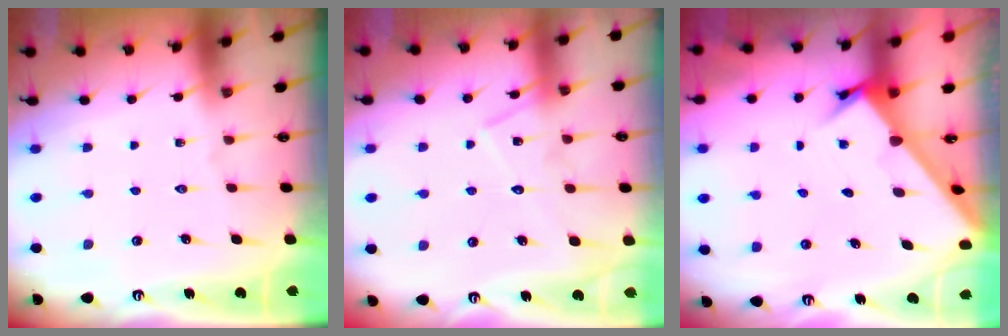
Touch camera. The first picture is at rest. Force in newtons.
{"total": 11.9, "press": 11.9, "slide": 0.7}
{"total": 2.5, "press": 2.5, "slide": 0.2}